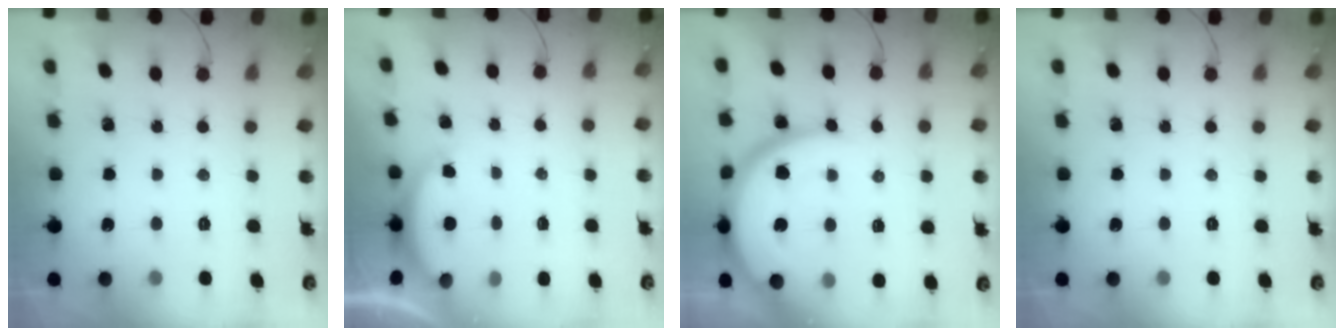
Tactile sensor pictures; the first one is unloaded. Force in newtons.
{"total": 1.3, "press": 1.2, "slide": 0.5}
{"total": 13.8, "press": 13.8, "slide": 1.2}
{"total": 0.0}